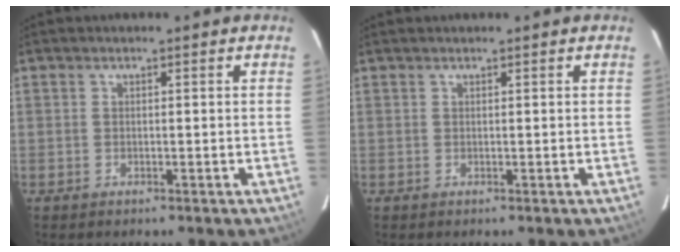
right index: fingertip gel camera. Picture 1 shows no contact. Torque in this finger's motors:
{"motor_torque": [0.21, 0.26, 0.03, 0.01]}